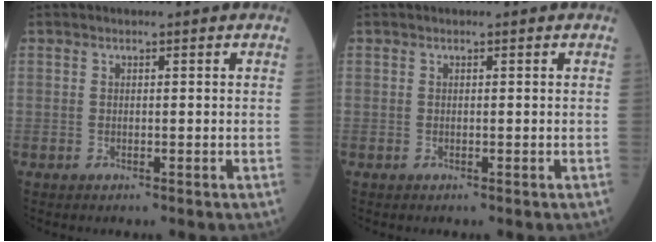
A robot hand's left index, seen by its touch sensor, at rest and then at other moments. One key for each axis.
{"total": 0.0}